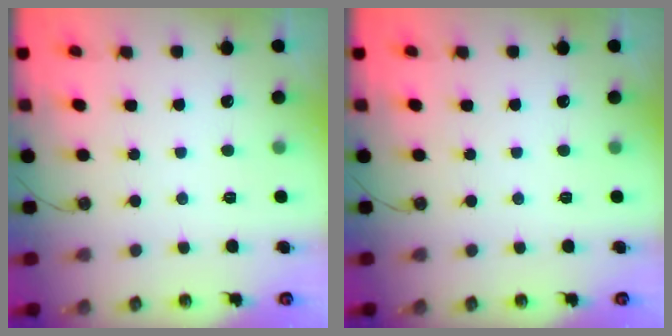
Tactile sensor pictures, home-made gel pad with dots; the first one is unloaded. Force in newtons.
{"total": 0.0}